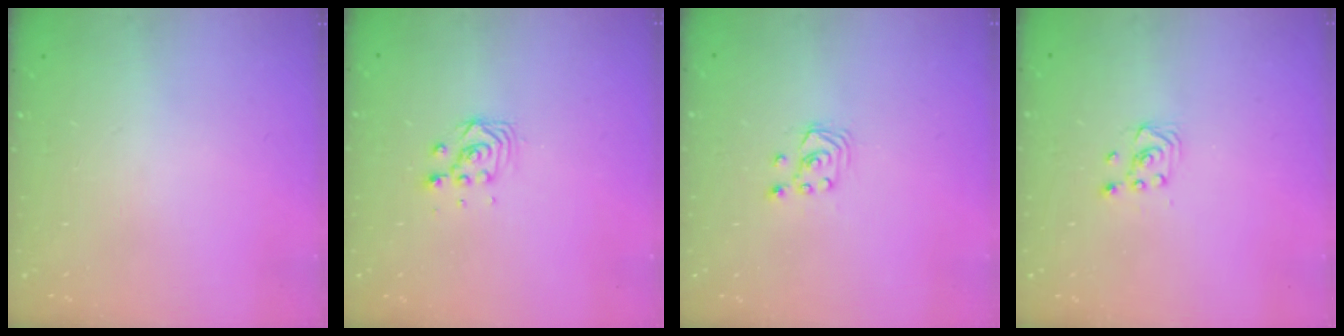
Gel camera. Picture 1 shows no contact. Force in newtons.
{"total": 5.3, "press": 5.2, "slide": 0.2}
{"total": 2.9, "press": 2.8, "slide": 0.3}
{"total": 2.6, "press": 2.4, "slide": 1.0}